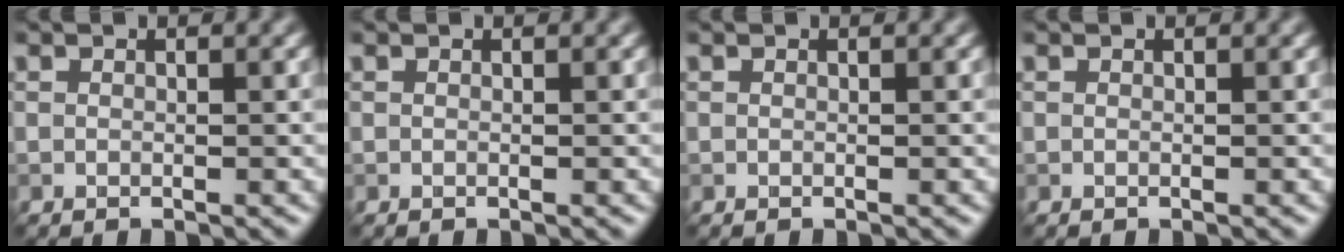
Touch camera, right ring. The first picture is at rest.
{"total": 0.0}
{"total": 0.0}
{"total": 0.0}